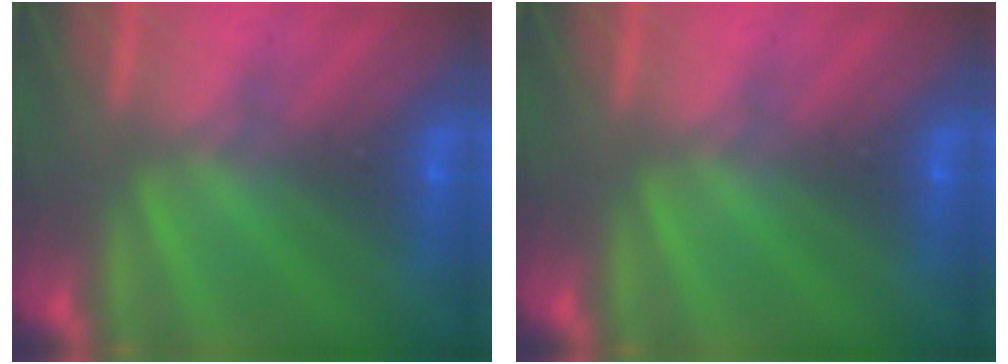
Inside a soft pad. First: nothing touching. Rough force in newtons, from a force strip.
{"total": 0.0}